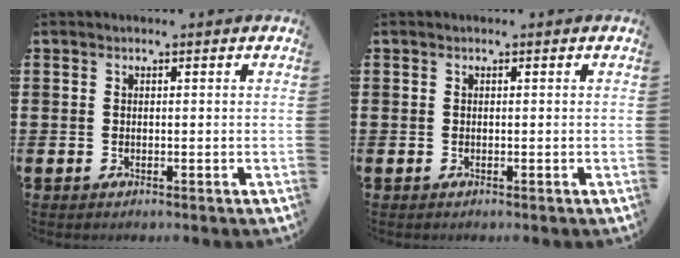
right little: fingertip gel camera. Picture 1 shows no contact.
{"total": 0.0}